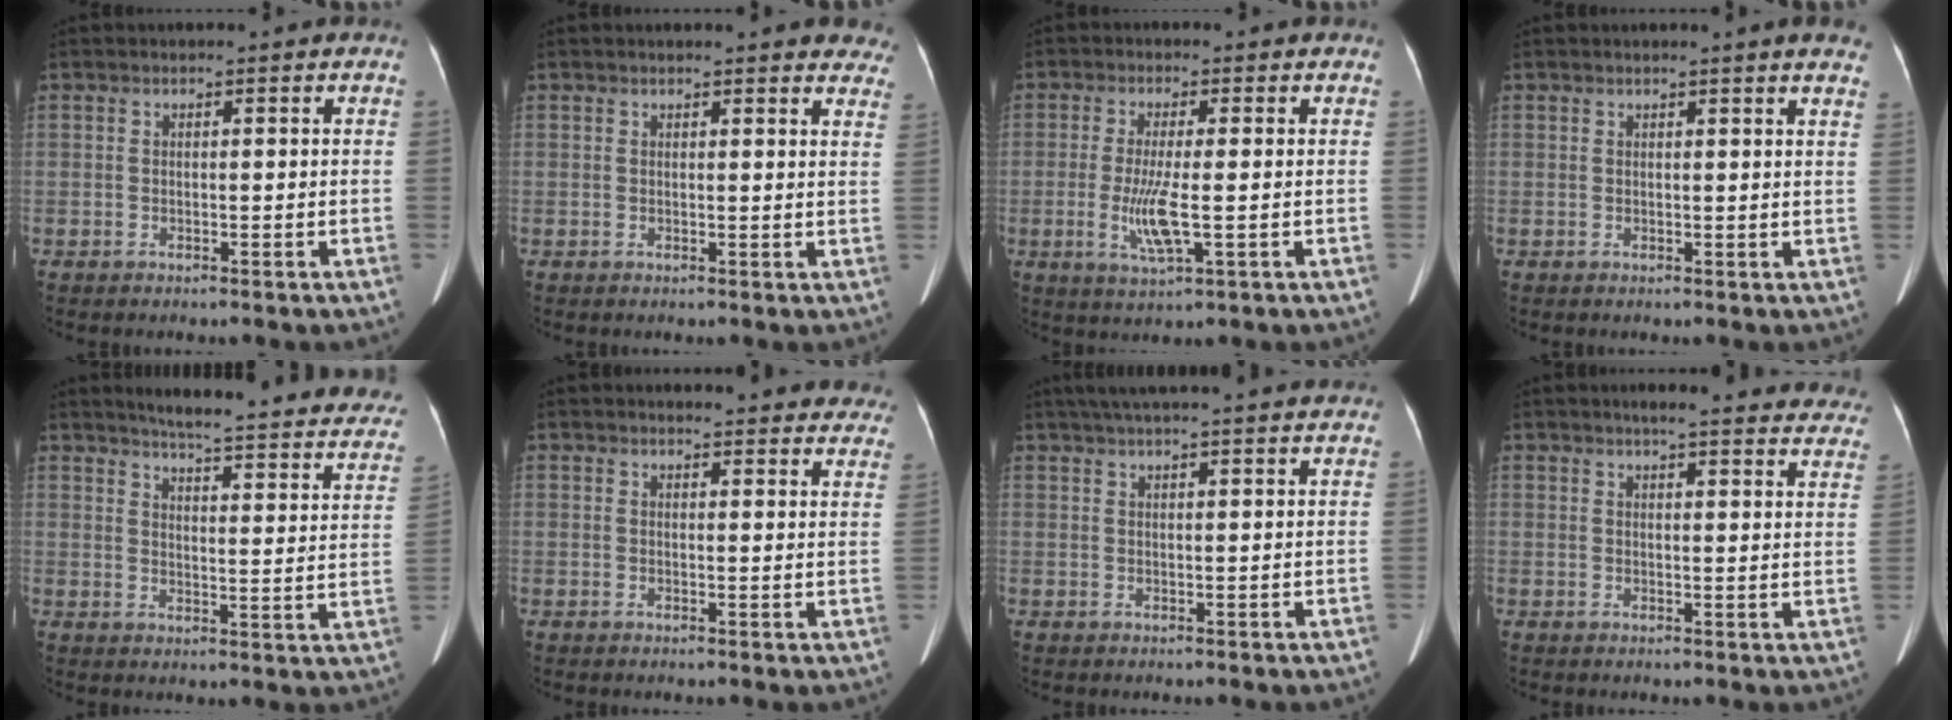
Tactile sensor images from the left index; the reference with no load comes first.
{"total": 14.0, "force": [12.8, 3.1, 4.6], "torque": [-0.024, -0.006, 0.124]}
{"total": 5.8, "force": [-1.0, 0.7, 5.7], "torque": [-0.123, -0.015, -0.018]}
{"total": 6.3, "force": [5.5, 0.0, 3.1], "torque": [-0.033, -0.001, 0.042]}
{"total": 23.8, "force": [20.7, 3.4, 11.3], "torque": [-0.135, -0.050, 0.229]}
{"total": 15.8, "force": [15.0, 3.3, 3.9], "torque": [-0.017, -0.033, 0.147]}
{"total": 17.0, "force": [15.1, 0.6, 7.9], "torque": [-0.127, 0.039, 0.197]}
{"total": 21.1, "force": [19.4, 3.3, 7.7], "torque": [-0.082, -0.037, 0.210]}